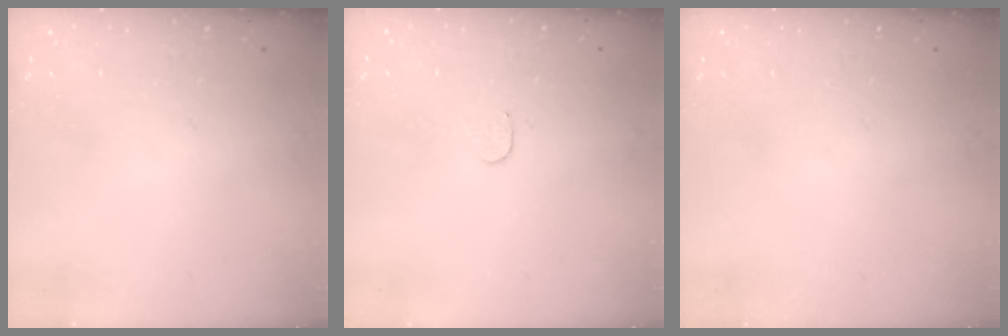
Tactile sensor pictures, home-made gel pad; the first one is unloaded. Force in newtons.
{"total": 2.8, "press": 2.8, "slide": 0.2}
{"total": 0.0}